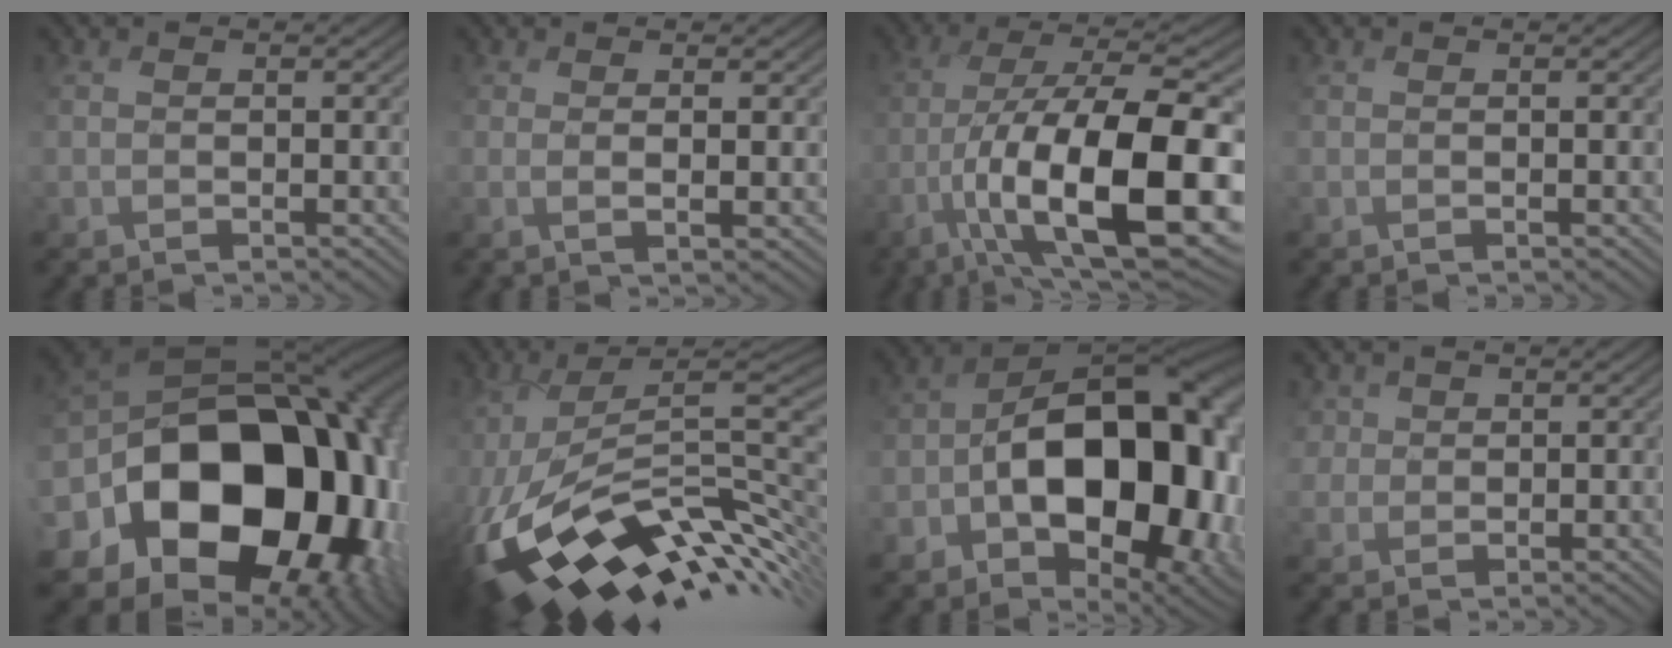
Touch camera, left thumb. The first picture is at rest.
{"total": 2.0, "force": [0.6, 0.5, 1.8], "torque": [-0.028, 0.003, 0.011]}
{"total": 17.8, "force": [-5.4, 7.1, 15.4], "torque": [-0.272, -0.018, -0.080]}
{"total": 0.0}
{"total": 23.5, "force": [-2.7, 17.8, 15.0], "torque": [-0.325, -0.073, -0.005]}
{"total": 16.0, "force": [-4.5, 8.0, 13.0], "torque": [-0.271, -0.025, -0.057]}
{"total": 19.8, "force": [-4.1, 12.6, 14.7], "torque": [-0.216, -0.035, -0.044]}
{"total": 2.2, "force": [1.1, 1.8, -0.9], "torque": [0.013, 0.002, 0.025]}